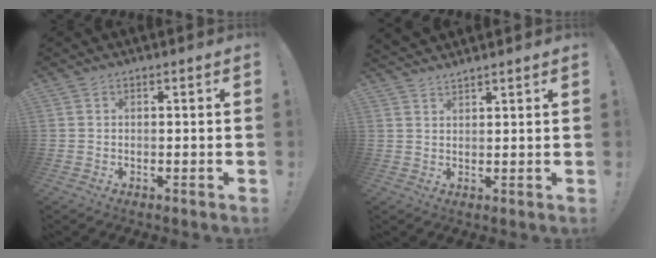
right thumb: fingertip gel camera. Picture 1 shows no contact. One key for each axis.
{"total": 2.4, "fx": 2.3, "fy": 0.1, "fz": 0.3, "tx": -0.003, "ty": -0.019, "tz": 0.044}